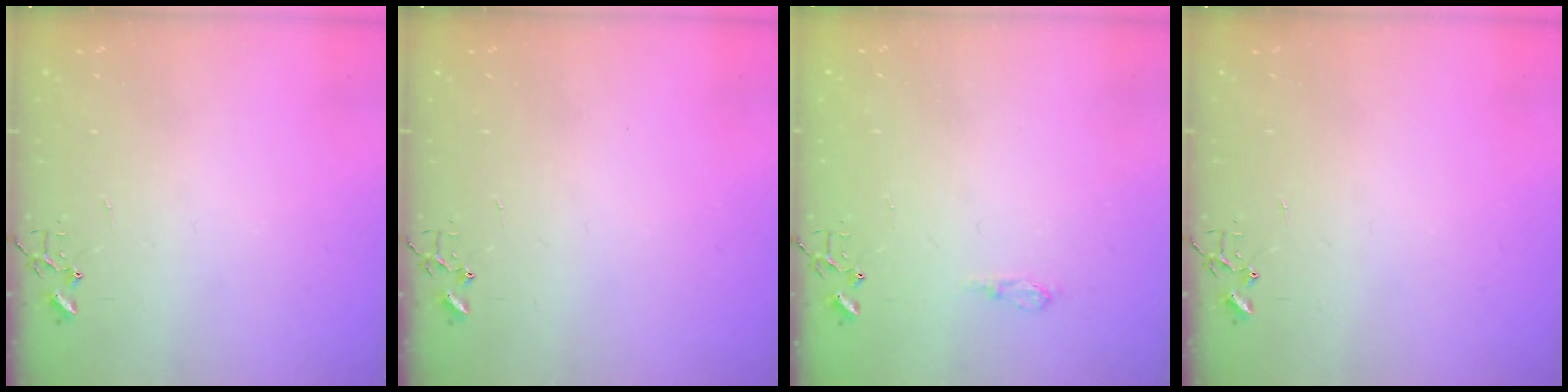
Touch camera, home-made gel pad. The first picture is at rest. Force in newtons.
{"total": 0.0}
{"total": 5.4, "press": 5.4, "slide": 0.6}
{"total": 0.0}